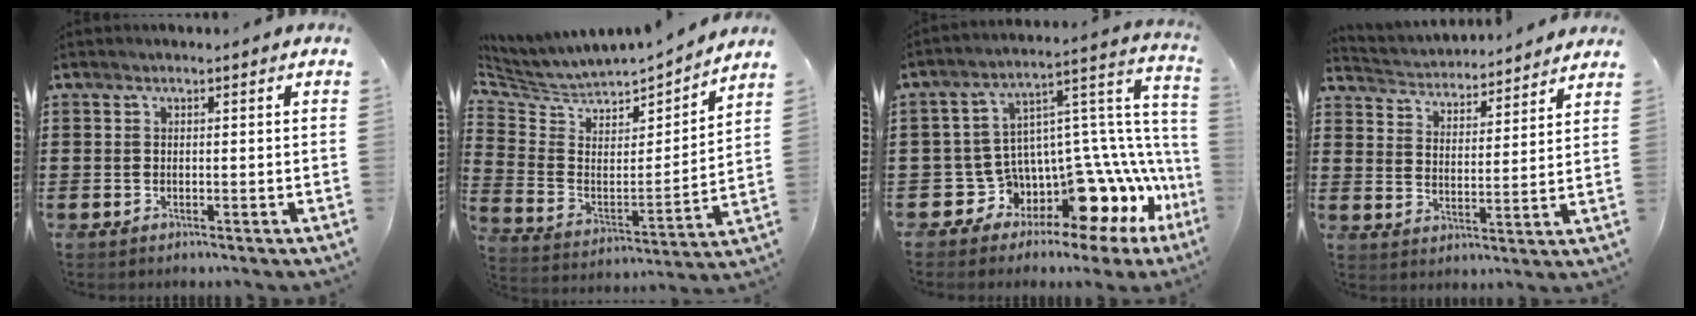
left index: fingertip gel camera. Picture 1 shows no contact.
{"total": 3.5, "force": [3.2, 1.6, 0.0], "torque": [-0.031, -0.041, 0.048]}
{"total": 6.5, "force": [-3.7, 3.0, 4.4], "torque": [-0.085, -0.053, -0.074]}
{"total": 3.3, "force": [3.3, 0.2, -0.4], "torque": [-0.014, -0.031, 0.051]}